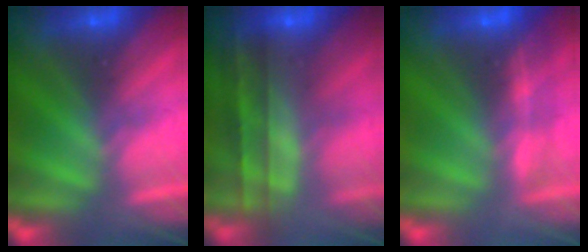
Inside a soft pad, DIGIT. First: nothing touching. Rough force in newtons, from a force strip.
{"total": 9.6}
{"total": 1.5}